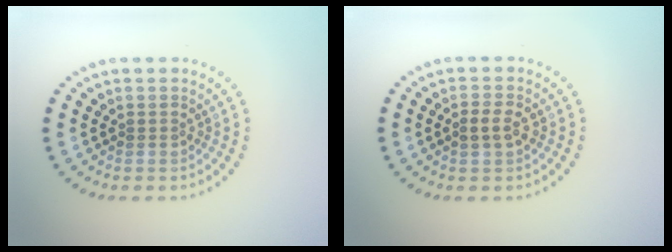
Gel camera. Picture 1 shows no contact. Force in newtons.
{"total": 1.9, "press": 1.9, "slide": 0.2}